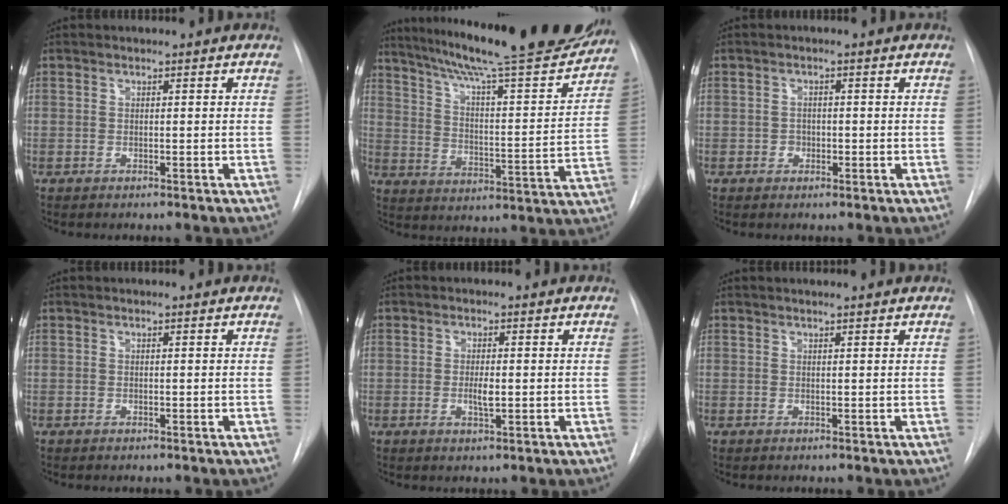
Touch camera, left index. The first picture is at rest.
{"total": 25.6, "force": [22.4, 2.1, 12.4], "torque": [-0.200, -0.038, 0.310]}
{"total": 1.4, "force": [-0.4, 1.2, 0.6], "torque": [-0.006, 0.005, -0.005]}
{"total": 0.0}
{"total": 2.4, "force": [-0.2, 0.5, 2.4], "torque": [-0.045, -0.002, -0.002]}
{"total": 2.7, "force": [2.4, -0.1, 1.1], "torque": [-0.015, 0.017, 0.031]}